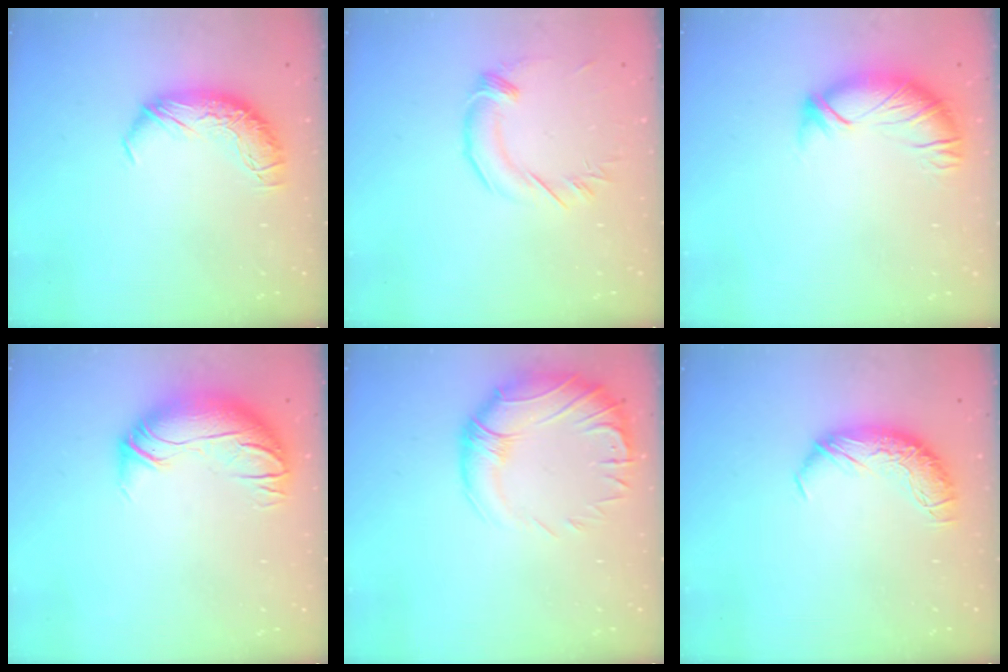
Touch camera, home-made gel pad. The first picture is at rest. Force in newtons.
{"total": 1.6, "press": 1.6, "slide": 0.3}
{"total": 2.4, "press": 1.9, "slide": 1.5}
{"total": 3.0, "press": 0.5, "slide": 2.9}
{"total": 3.8, "press": 1.6, "slide": 3.4}
{"total": 0.0}